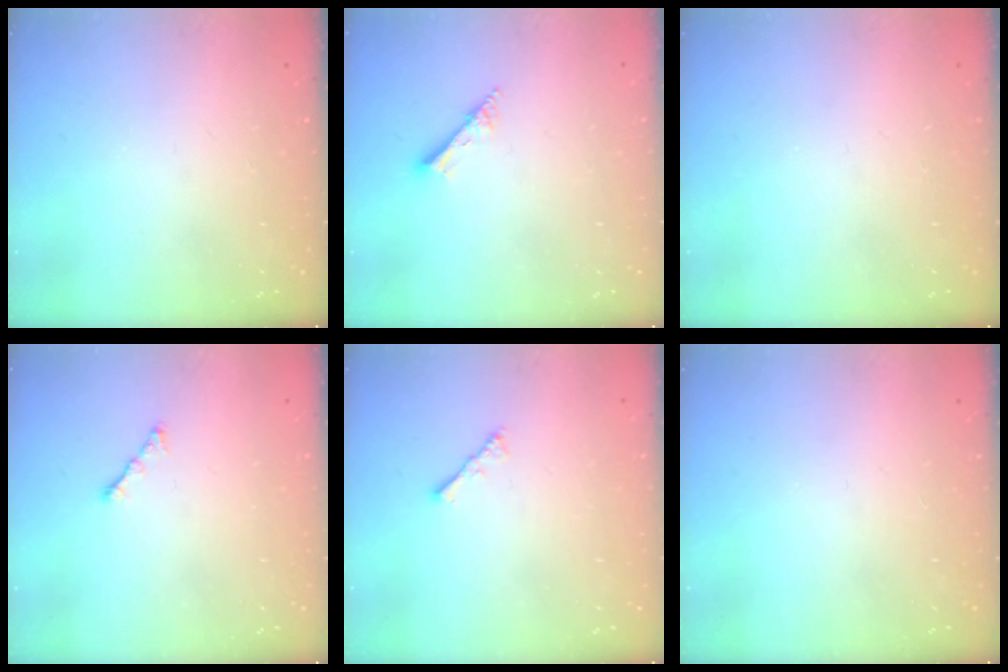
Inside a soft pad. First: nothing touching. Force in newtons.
{"total": 2.8, "press": 2.8, "slide": 0.2}
{"total": 0.0}
{"total": 1.8, "press": 1.7, "slide": 0.6}
{"total": 2.1, "press": 2.0, "slide": 0.4}
{"total": 0.0}